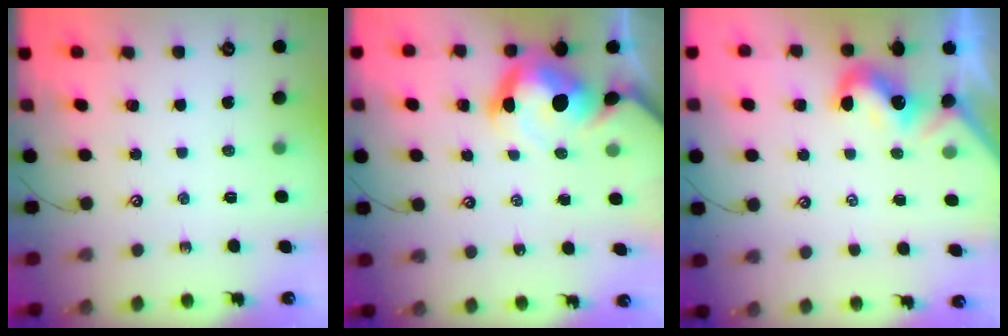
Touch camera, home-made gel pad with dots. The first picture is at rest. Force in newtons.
{"total": 12.4, "press": 12.4, "slide": 1.3}
{"total": 0.7, "press": 0.4, "slide": 0.6}